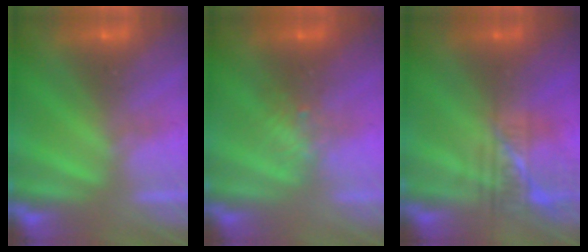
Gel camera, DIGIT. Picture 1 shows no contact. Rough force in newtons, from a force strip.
{"total": 2.2}
{"total": 2.3}